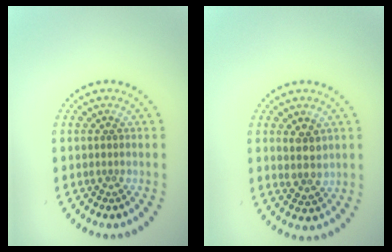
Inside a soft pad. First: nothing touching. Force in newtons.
{"total": 2.5, "press": 2.2, "slide": 1.2}